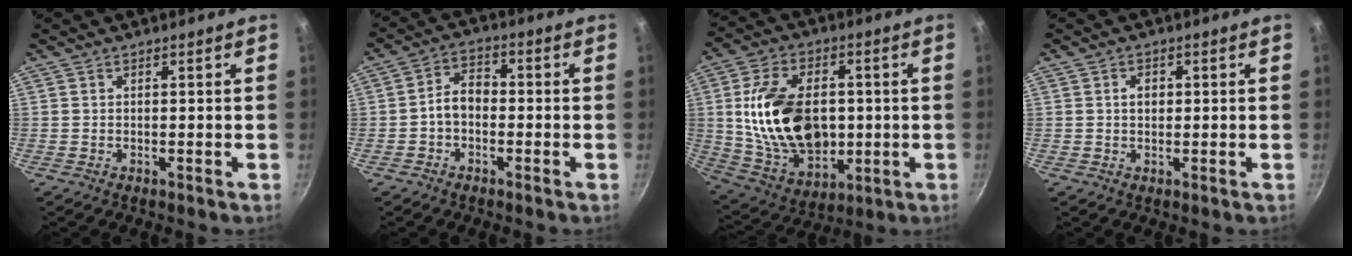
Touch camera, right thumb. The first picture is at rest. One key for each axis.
{"total": 5.4, "fx": -1.2, "fy": 3.7, "fz": 3.7, "tx": -0.049, "ty": 0.028, "tz": -0.030}
{"total": 21.3, "fx": 0.8, "fy": 14.3, "fz": 15.8, "tx": -0.264, "ty": 0.006, "tz": 0.028}
{"total": 2.6, "fx": 0.4, "fy": 1.9, "fz": 1.7, "tx": -0.015, "ty": 0.005, "tz": 0.004}